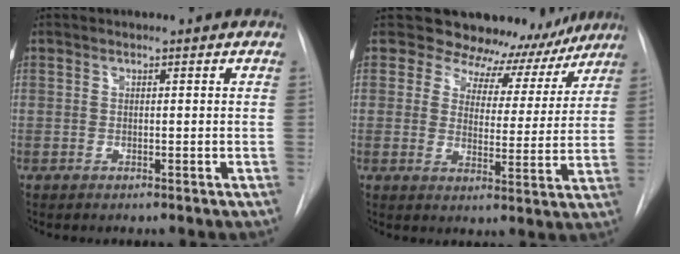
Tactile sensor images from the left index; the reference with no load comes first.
{"total": 12.2, "force": [11.0, 5.3, 1.1], "torque": [0.013, -0.013, 0.118]}